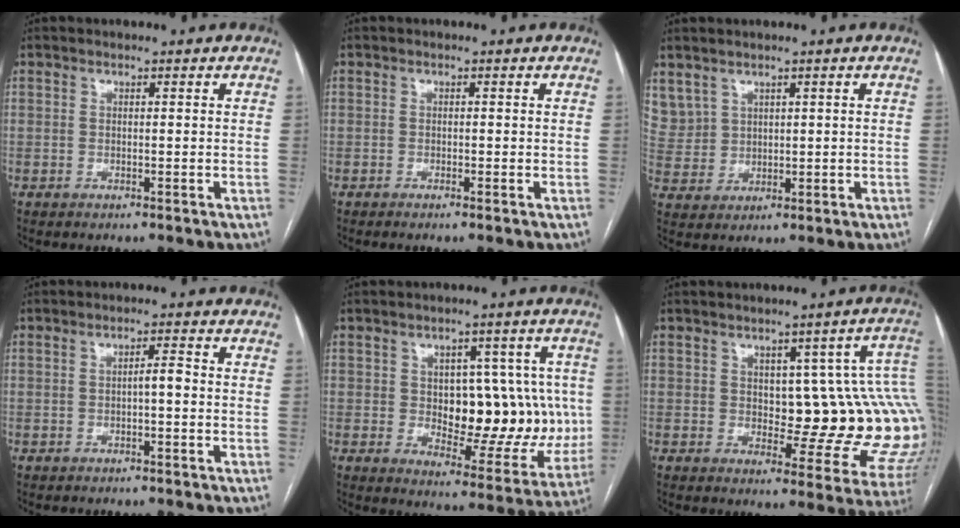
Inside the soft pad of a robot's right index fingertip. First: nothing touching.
{"total": 0.6, "force": [-0.4, 0.0, 0.5], "torque": [-0.008, 0.000, -0.007]}
{"total": 7.2, "force": [4.2, 5.7, 1.6], "torque": [-0.053, 0.020, 0.102]}
{"total": 2.0, "force": [-0.4, 0.4, 2.0], "torque": [-0.029, 0.005, -0.008]}
{"total": 15.1, "force": [0.2, 7.9, 12.8], "torque": [-0.156, 0.015, 0.020]}
{"total": 14.6, "force": [1.7, 5.3, 13.5], "torque": [-0.121, 0.014, 0.023]}